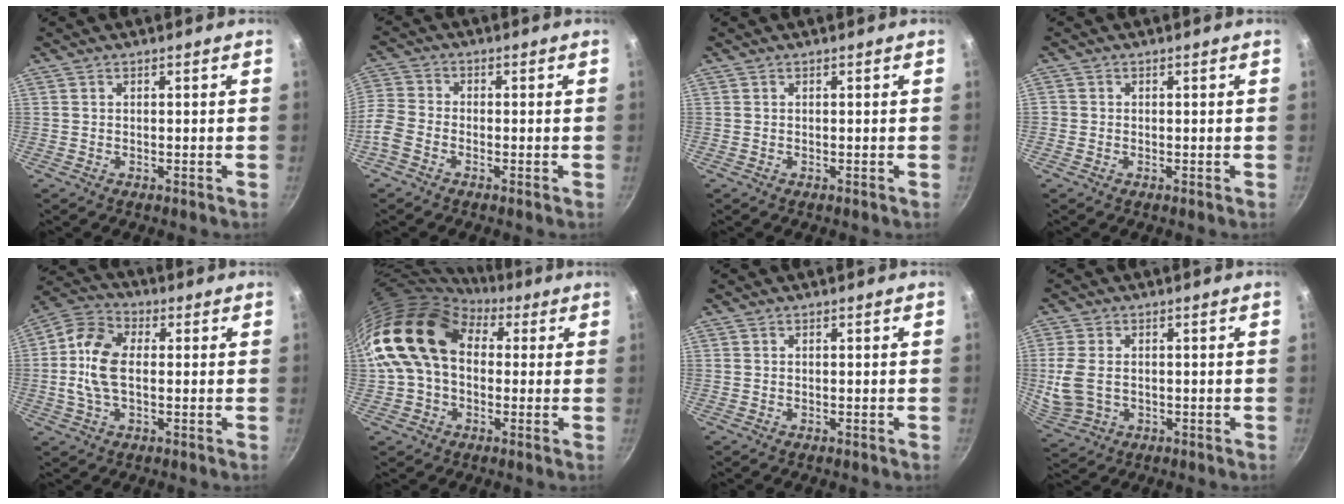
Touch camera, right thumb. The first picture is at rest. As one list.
[{"total": 7.4, "force": [-3.4, 5.2, 4.0], "torque": [-0.099, 0.024, -0.090]}, {"total": 0.0}, {"total": 0.8, "force": [-0.3, 0.7, 0.1], "torque": [-0.003, 0.001, -0.009]}, {"total": 10.8, "force": [0.1, 6.4, 8.7], "torque": [-0.166, 0.025, -0.015]}, {"total": 16.2, "force": [2.4, 11.8, 10.9], "torque": [-0.172, 0.032, 0.028]}, {"total": 0.0}, {"total": 7.5, "force": [-0.2, 5.2, 5.4], "torque": [-0.117, -0.001, 0.006]}]